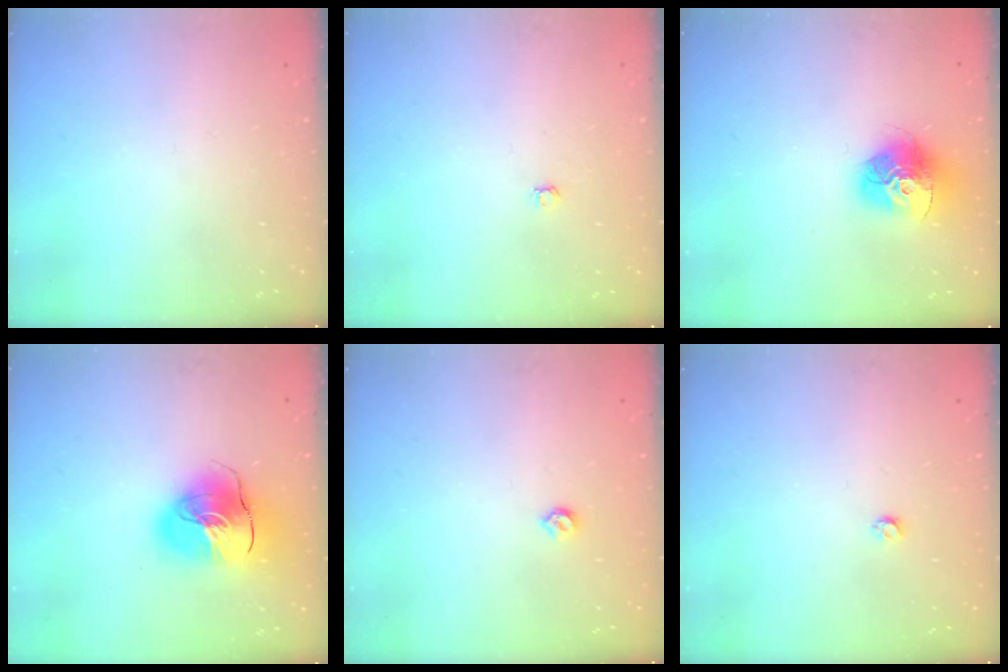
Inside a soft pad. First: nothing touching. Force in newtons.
{"total": 3.0, "press": 3.0, "slide": 0.4}
{"total": 15.8, "press": 15.7, "slide": 1.6}
{"total": 16.2, "press": 16.0, "slide": 2.3}
{"total": 4.0, "press": 3.9, "slide": 0.8}
{"total": 2.9, "press": 2.8, "slide": 0.5}